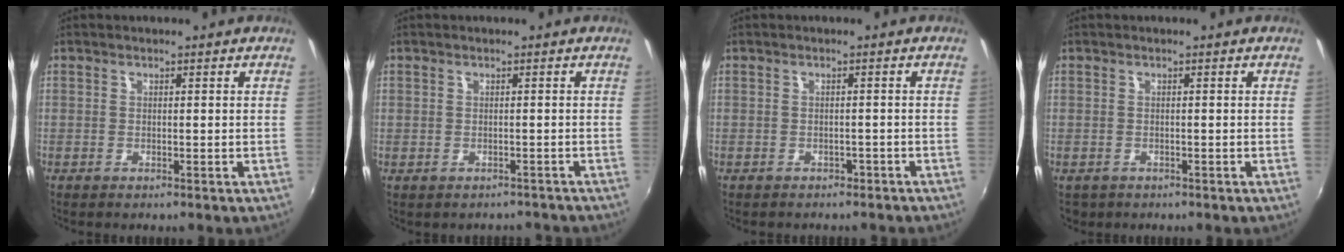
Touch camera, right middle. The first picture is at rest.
{"total": 3.6, "force": [-2.0, 3.1, 0.1], "torque": [0.010, 0.025, -0.018]}
{"total": 3.1, "force": [-2.5, 1.7, 0.8], "torque": [-0.013, -0.003, -0.028]}
{"total": 1.7, "force": [-0.8, 1.4, 0.5], "torque": [-0.015, -0.005, -0.010]}